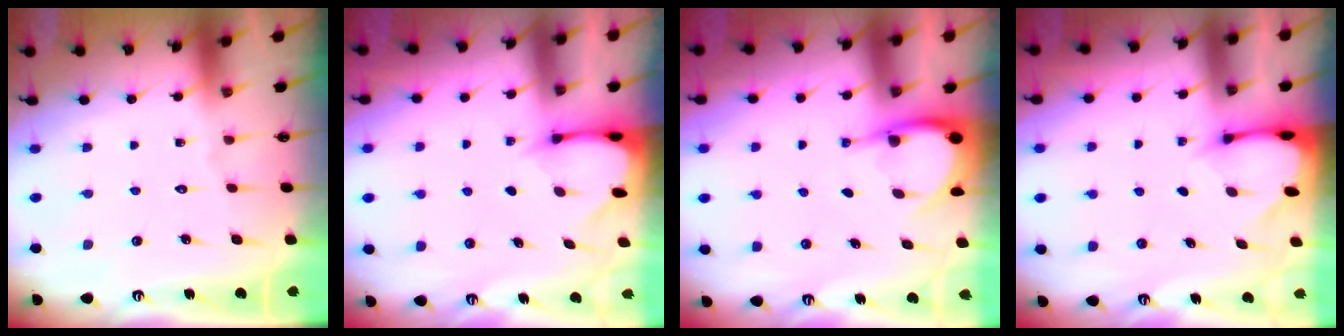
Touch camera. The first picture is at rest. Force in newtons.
{"total": 2.3, "press": 2.3, "slide": 0.3}
{"total": 4.2, "press": 4.2, "slide": 0.3}
{"total": 2.1, "press": 2.1, "slide": 0.1}